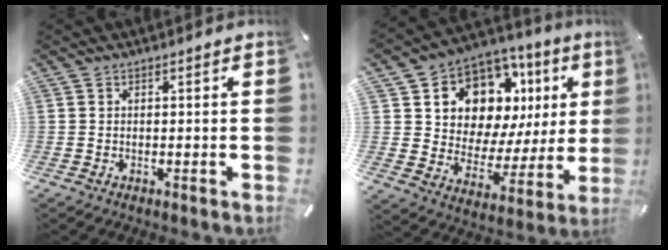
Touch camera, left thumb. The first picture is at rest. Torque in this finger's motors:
{"motor_torque": [2.52, 2.49, 0.82, -0.11, 0.14]}